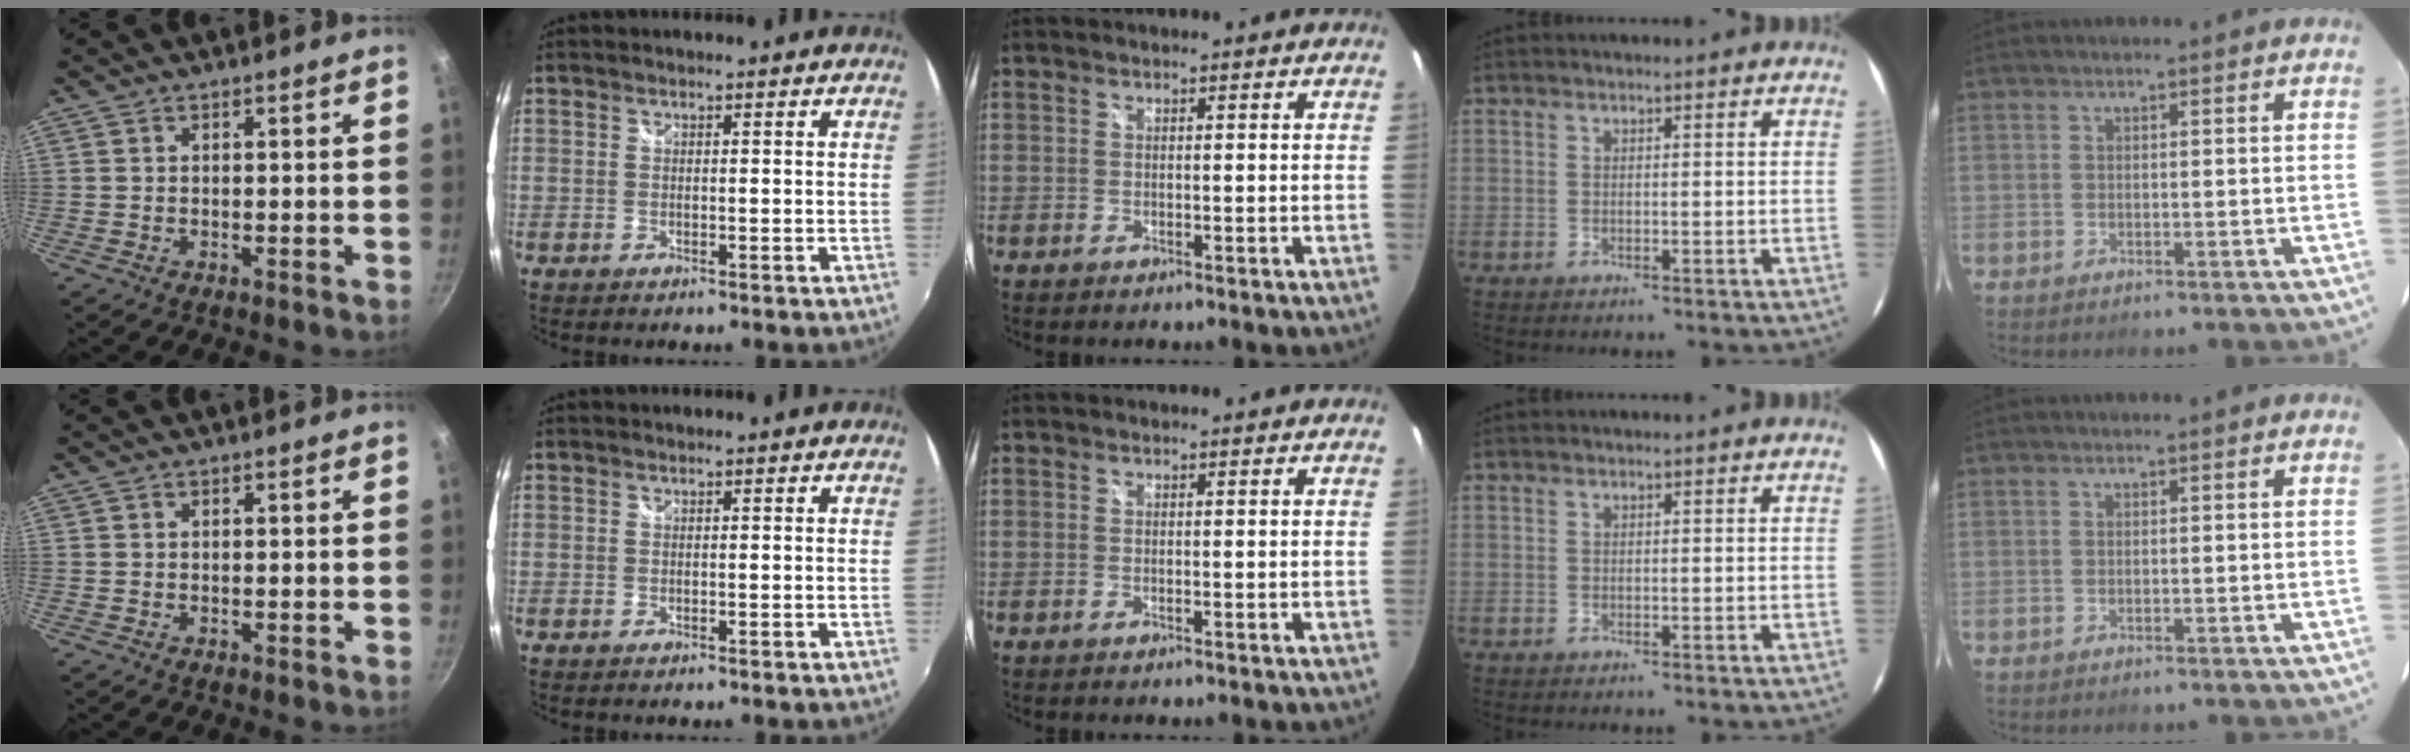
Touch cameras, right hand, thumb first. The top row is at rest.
{}